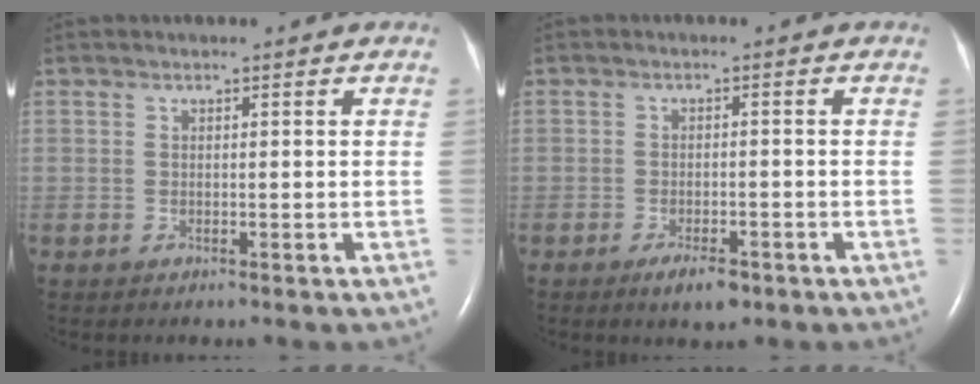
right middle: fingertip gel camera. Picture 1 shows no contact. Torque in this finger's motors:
{"motor_torque": [0.30, -0.23, 0.02, -0.01]}